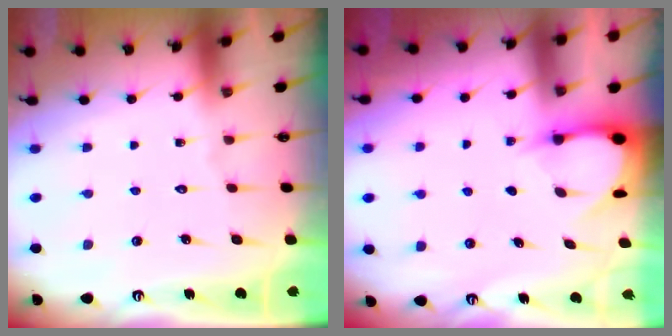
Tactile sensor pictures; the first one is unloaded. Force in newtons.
{"total": 3.3, "press": 3.3, "slide": 0.4}